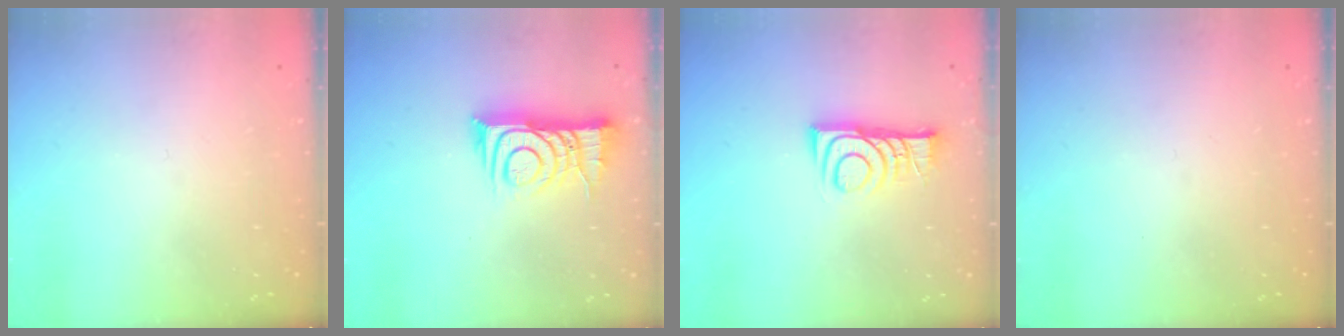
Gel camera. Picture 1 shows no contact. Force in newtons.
{"total": 10.6, "press": 10.6, "slide": 1.0}
{"total": 9.1, "press": 9.1, "slide": 0.4}
{"total": 0.0}